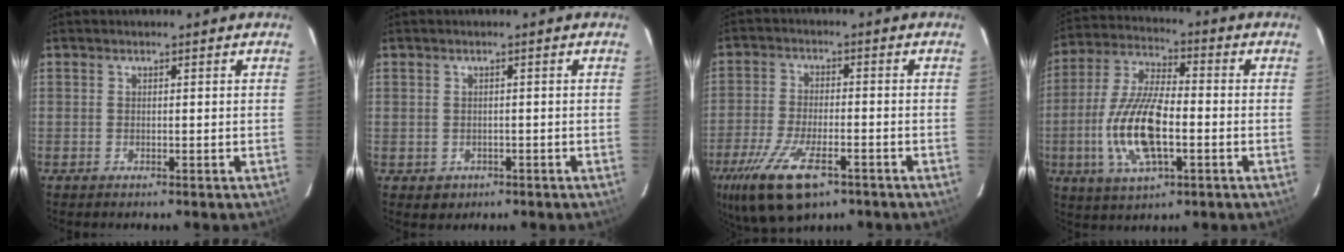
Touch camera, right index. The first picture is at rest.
{"total": 2.5, "force": [-0.6, 2.4, 0.5], "torque": [-0.009, 0.000, -0.001]}
{"total": 14.6, "force": [-8.6, 5.9, 10.3], "torque": [-0.228, -0.038, -0.154]}
{"total": 15.4, "force": [-3.5, 5.7, 13.8], "torque": [-0.292, -0.003, -0.068]}